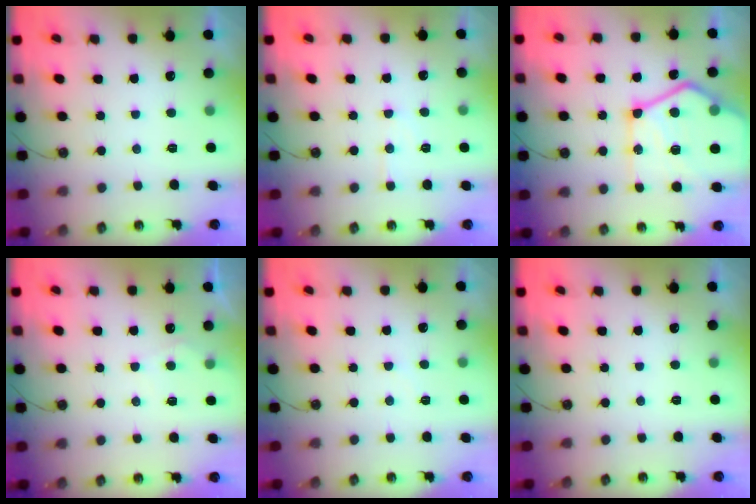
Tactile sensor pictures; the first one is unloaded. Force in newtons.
{"total": 6.2, "press": 6.2, "slide": 0.4}
{"total": 25.2, "press": 25.1, "slide": 2.7}
{"total": 4.3, "press": 4.3, "slide": 0.5}
{"total": 3.2, "press": 3.1, "slide": 0.4}
{"total": 0.0}